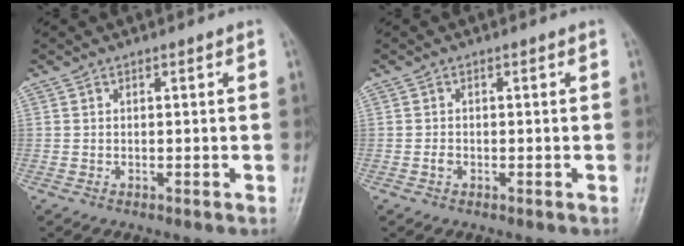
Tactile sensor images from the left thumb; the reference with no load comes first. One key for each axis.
{"total": 1.3, "fx": -0.4, "fy": 1.0, "fz": 0.7, "tx": -0.010, "ty": 0.003, "tz": -0.009}